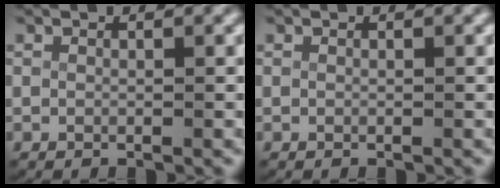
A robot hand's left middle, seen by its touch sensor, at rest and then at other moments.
{"total": 0.0}